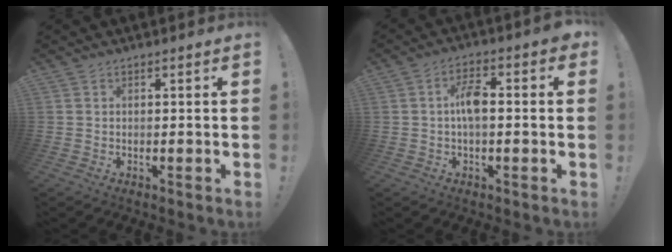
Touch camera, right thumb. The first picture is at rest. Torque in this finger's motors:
{"motor_torque": [0.31, 0.50, 0.79, 0.31, 0.05]}